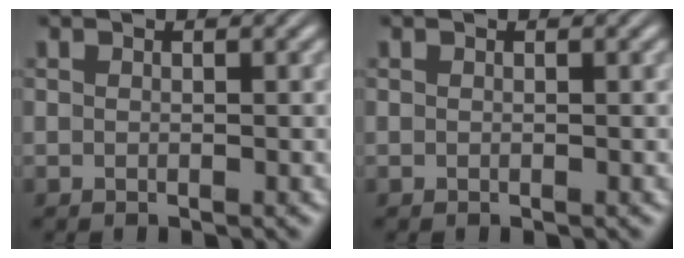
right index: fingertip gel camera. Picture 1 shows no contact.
{"total": 0.0}